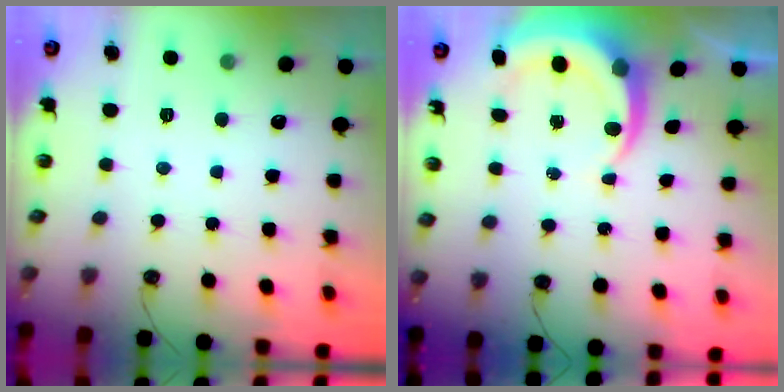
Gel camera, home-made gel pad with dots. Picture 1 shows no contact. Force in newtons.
{"total": 5.9, "press": 5.9, "slide": 0.7}